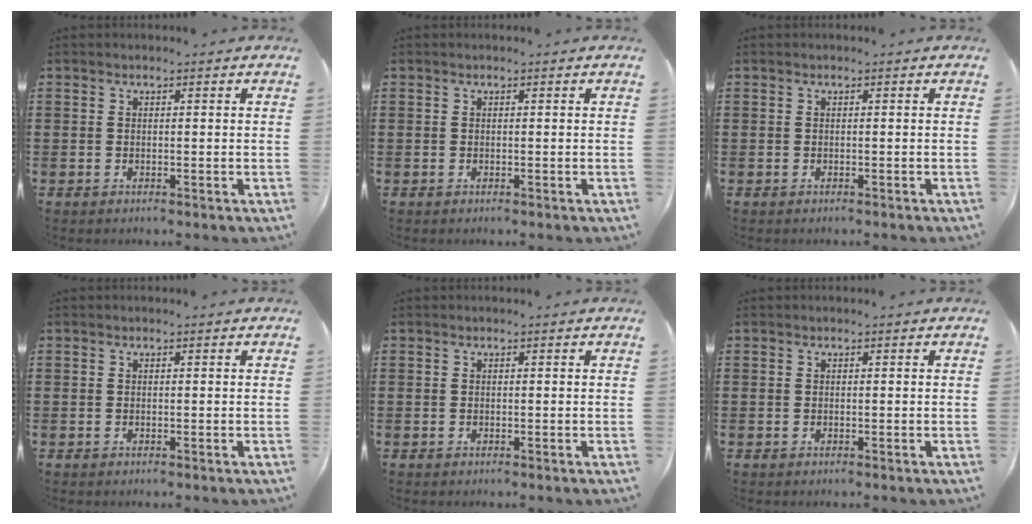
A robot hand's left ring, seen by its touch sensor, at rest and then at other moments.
{"total": 0.0}
{"total": 0.0}
{"total": 0.0}
{"total": 0.0}
{"total": 0.0}